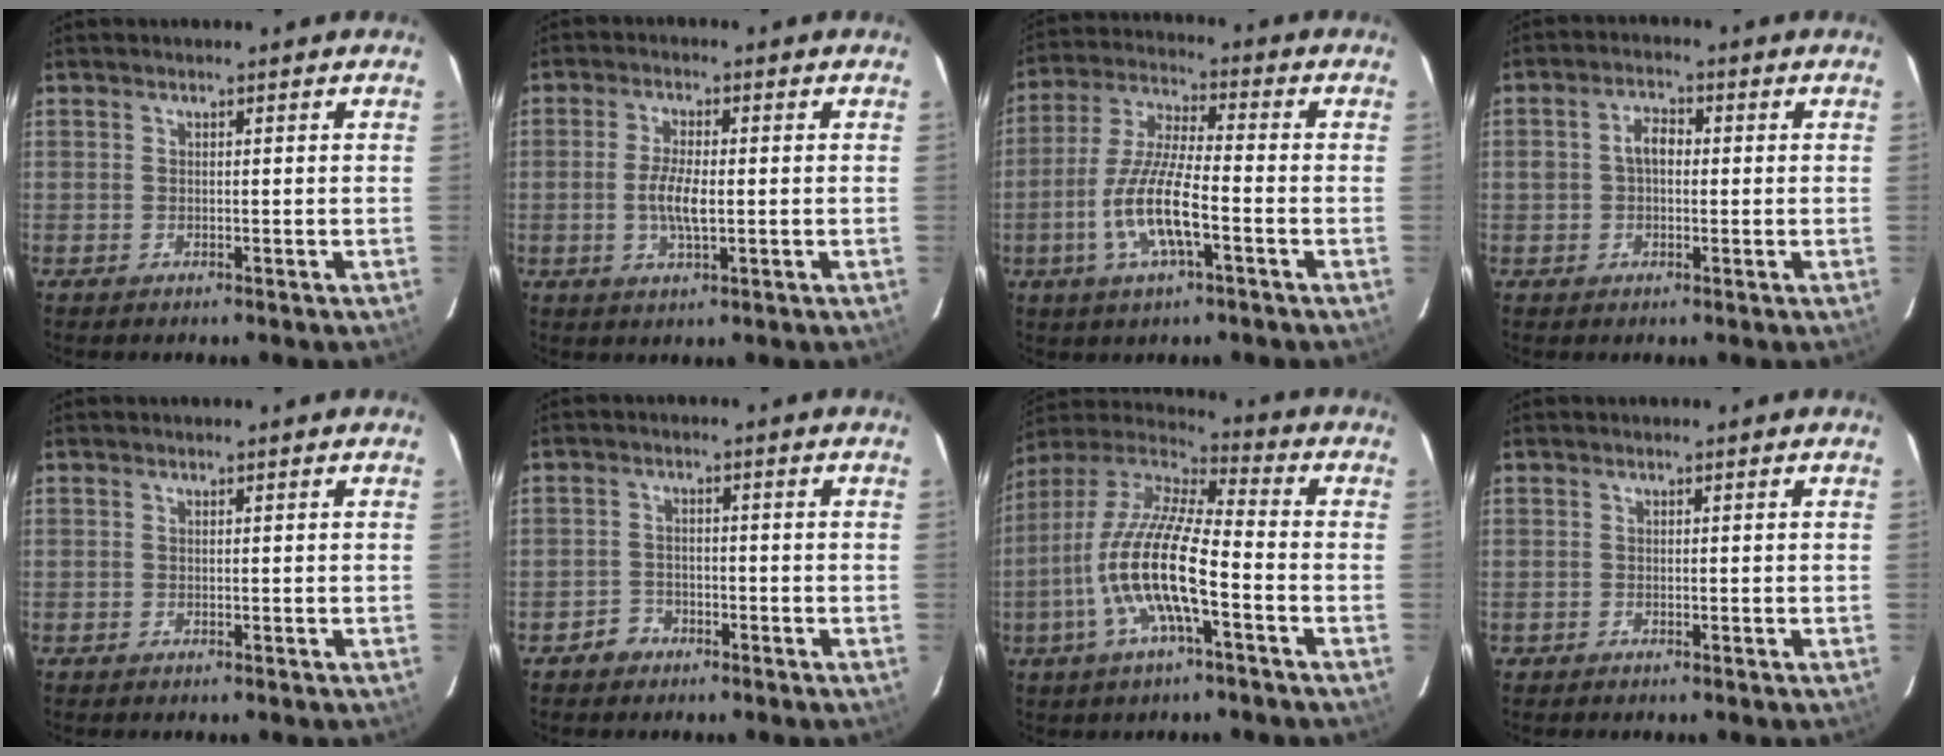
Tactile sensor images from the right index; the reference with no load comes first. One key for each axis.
{"total": 5.3, "fx": -0.6, "fy": 1.6, "fz": 5.0, "tx": -0.101, "ty": -0.001, "tz": -0.012}
{"total": 12.4, "fx": -4.3, "fy": 2.7, "fz": 11.3, "tx": -0.236, "ty": -0.005, "tz": -0.083}
{"total": 4.1, "fx": 0.1, "fy": 2.9, "fz": 2.9, "tx": -0.050, "ty": 0.013, "tz": 0.003}
{"total": 0.0}
{"total": 3.3, "fx": -2.2, "fy": 2.5, "fz": 0.1, "tx": -0.007, "ty": 0.011, "tz": -0.038}
{"total": 16.4, "fx": -5.2, "fy": 3.5, "fz": 15.1, "tx": -0.292, "ty": -0.008, "tz": -0.107}
{"total": 0.7, "fx": -0.4, "fy": 0.6, "fz": -0.1, "tx": 0.000, "ty": 0.003, "tz": -0.007}